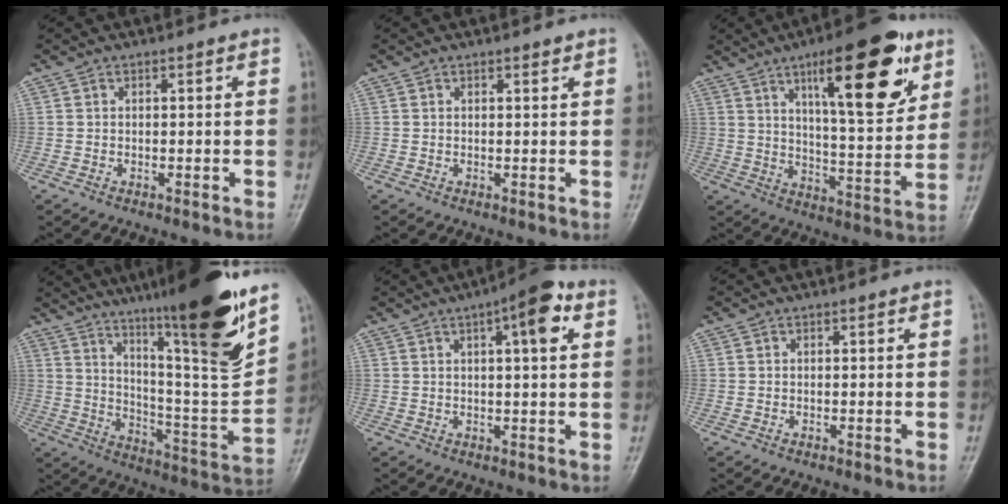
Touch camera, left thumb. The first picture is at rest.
{"total": 0.9, "force": [0.6, 0.3, 0.6], "torque": [-0.008, -0.002, 0.008]}
{"total": 19.5, "force": [10.1, 6.3, 15.5], "torque": [-0.190, -0.047, 0.152]}
{"total": 25.2, "force": [16.7, 2.7, 18.7], "torque": [-0.263, -0.076, 0.270]}
{"total": 8.3, "force": [3.2, 2.3, 7.3], "torque": [-0.096, 0.005, 0.040]}
{"total": 0.0}